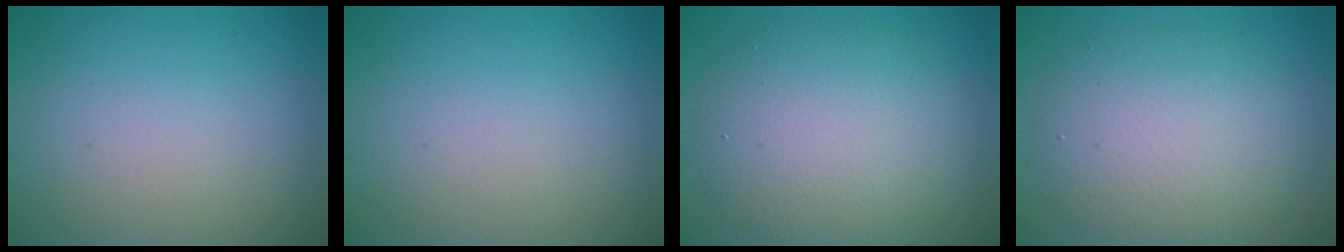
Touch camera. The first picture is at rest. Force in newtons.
{"total": 0.0}
{"total": 7.3, "press": 7.3, "slide": 0.4}
{"total": 6.0, "press": 6.0, "slide": 0.4}